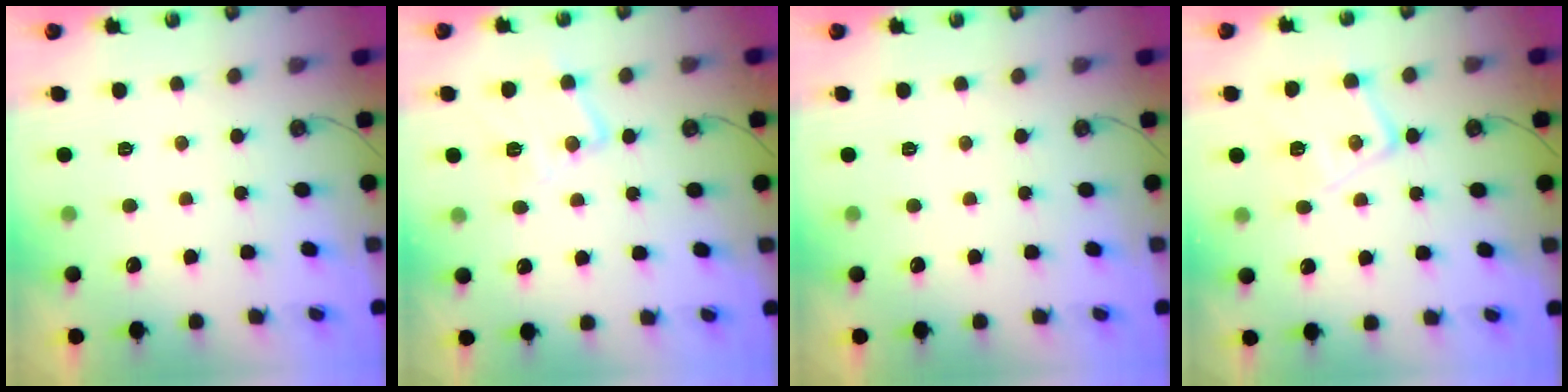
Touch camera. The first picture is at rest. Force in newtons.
{"total": 12.5, "press": 12.5, "slide": 0.9}
{"total": 0.0}
{"total": 14.0, "press": 13.9, "slide": 1.1}